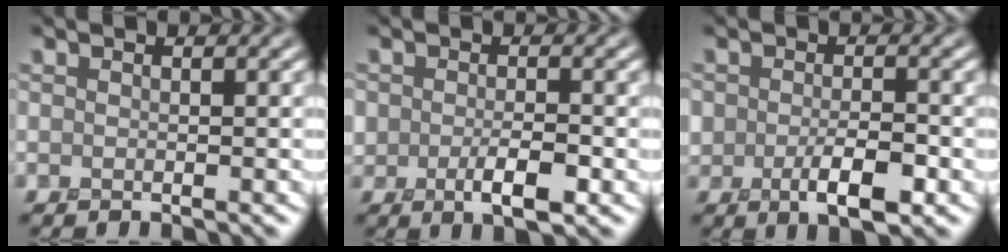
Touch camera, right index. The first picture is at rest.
{"total": 2.8, "force": [-0.6, 1.7, 2.2], "torque": [-0.035, 0.000, -0.009]}
{"total": 3.6, "force": [-1.0, 2.2, 2.7], "torque": [-0.042, -0.001, -0.017]}